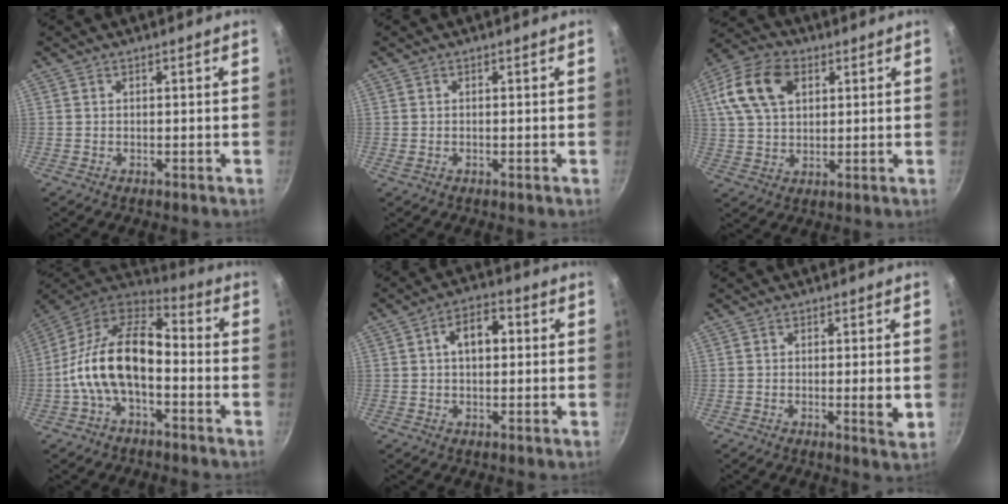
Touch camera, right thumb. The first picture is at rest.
{"total": 0.0}
{"total": 13.4, "force": [4.5, 8.8, 9.0], "torque": [-0.163, 0.008, 0.073]}
{"total": 17.0, "force": [-3.5, 9.4, 13.7], "torque": [-0.240, 0.050, -0.081]}
{"total": 7.1, "force": [1.2, 4.3, 5.5], "torque": [-0.059, 0.018, 0.011]}
{"total": 3.5, "force": [-0.4, 0.6, 3.5], "torque": [-0.054, -0.007, -0.007]}